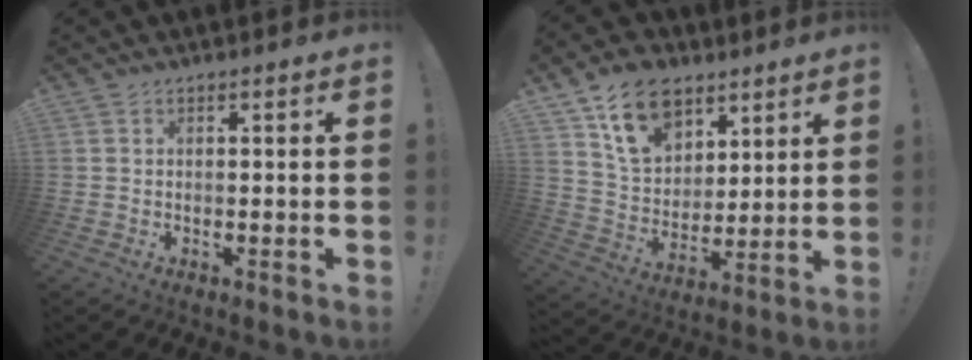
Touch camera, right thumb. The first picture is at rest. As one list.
[{"total": 15.8, "force": [9.0, 10.7, 7.3], "torque": [-0.111, -0.047, 0.172]}]